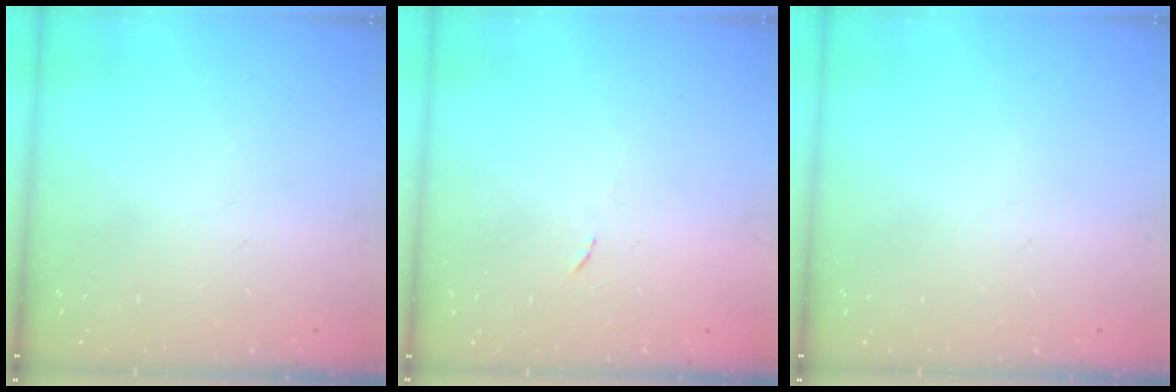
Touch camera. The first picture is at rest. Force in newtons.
{"total": 3.5, "press": 3.3, "slide": 1.2}
{"total": 0.0}